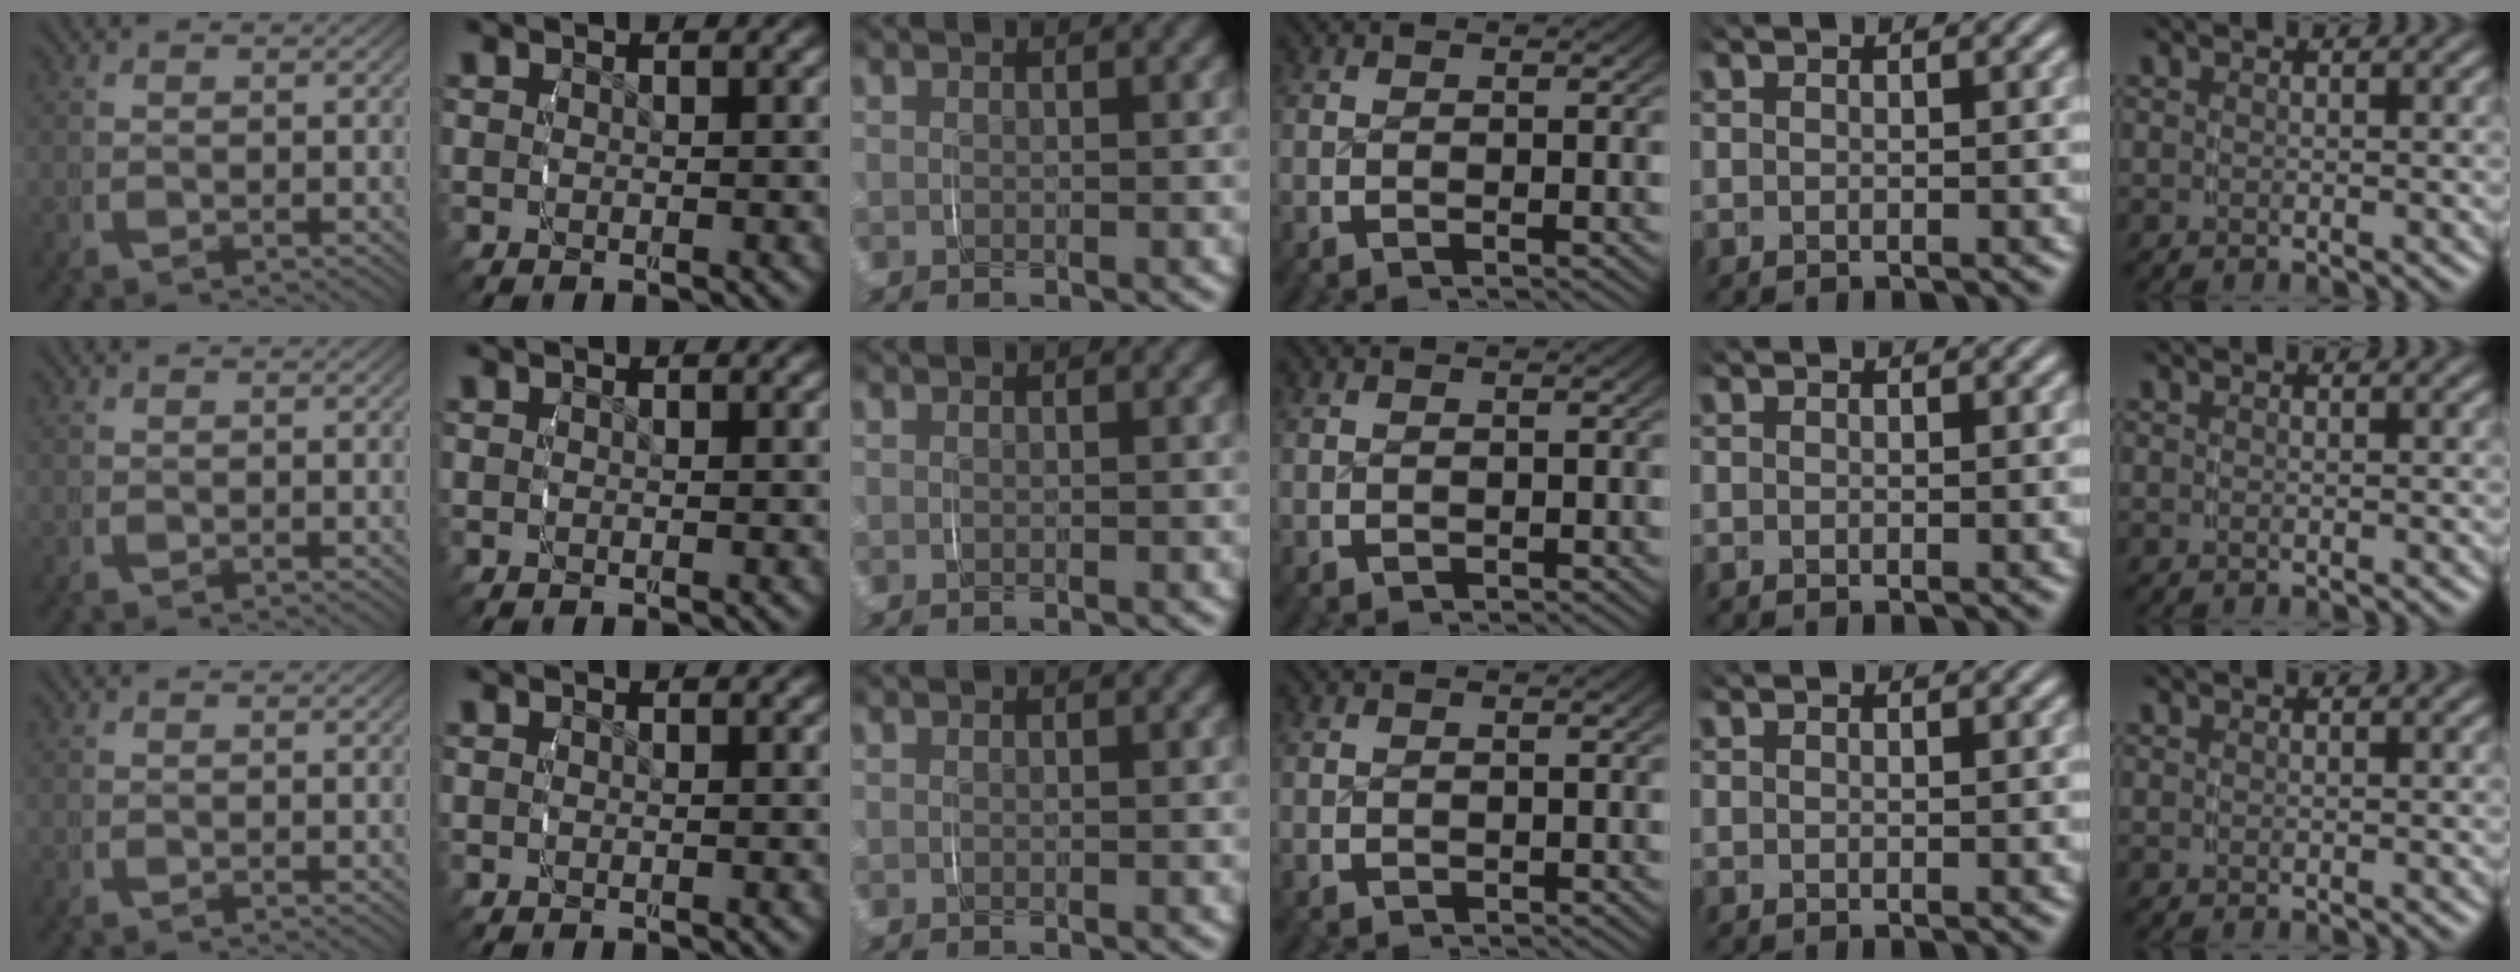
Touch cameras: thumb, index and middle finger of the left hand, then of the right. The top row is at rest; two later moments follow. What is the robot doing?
{"motion": "grasp_and_lifting", "object": "fork"}